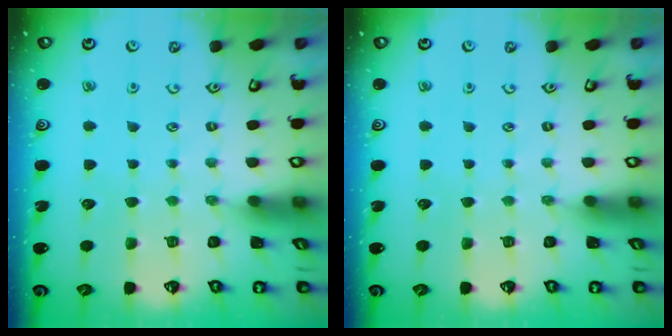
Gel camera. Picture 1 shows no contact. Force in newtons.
{"total": 0.0}